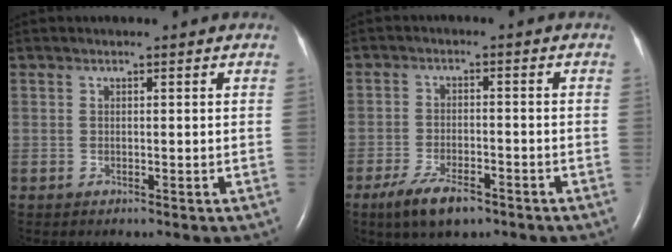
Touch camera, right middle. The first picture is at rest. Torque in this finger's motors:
{"motor_torque": [0.64, -0.58, 0.23, 0.04]}